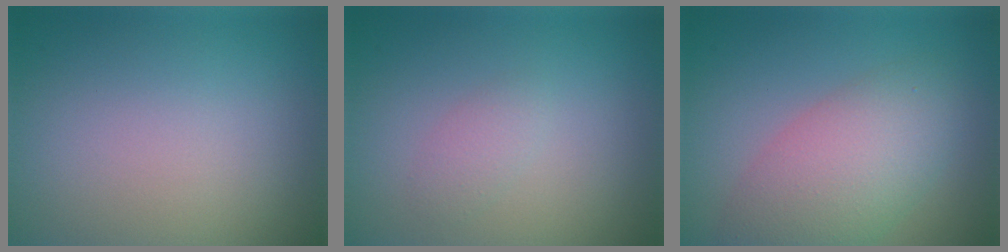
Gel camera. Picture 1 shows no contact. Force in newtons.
{"total": 1.2, "press": 1.2, "slide": 0.0}
{"total": 6.4, "press": 6.4, "slide": 0.4}